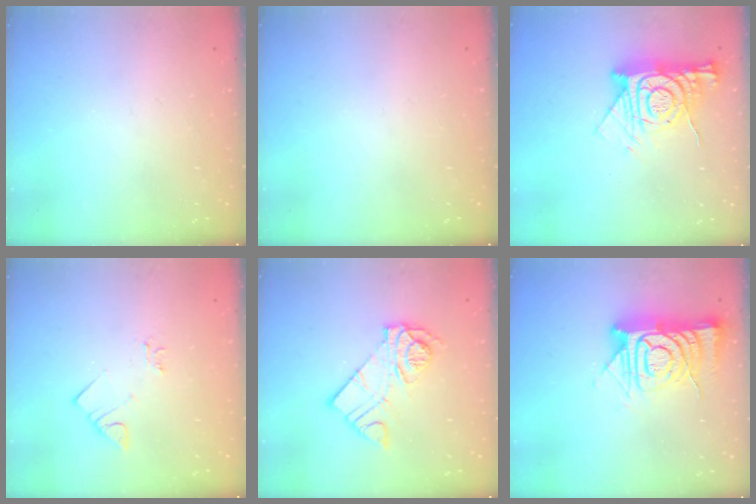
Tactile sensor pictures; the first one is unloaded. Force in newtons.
{"total": 0.0}
{"total": 13.6, "press": 13.5, "slide": 1.3}
{"total": 3.3, "press": 3.2, "slide": 0.4}
{"total": 12.1, "press": 12.1, "slide": 1.0}
{"total": 15.8, "press": 15.7, "slide": 1.4}